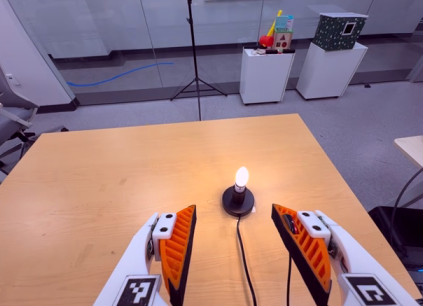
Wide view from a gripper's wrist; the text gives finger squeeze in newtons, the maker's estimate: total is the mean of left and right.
{"total": 0.0}